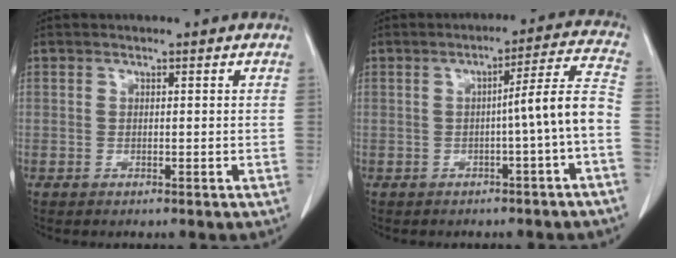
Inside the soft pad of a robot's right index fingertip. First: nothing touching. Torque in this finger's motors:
{"motor_torque": [0.80, -0.53, 0.43, 0.10]}